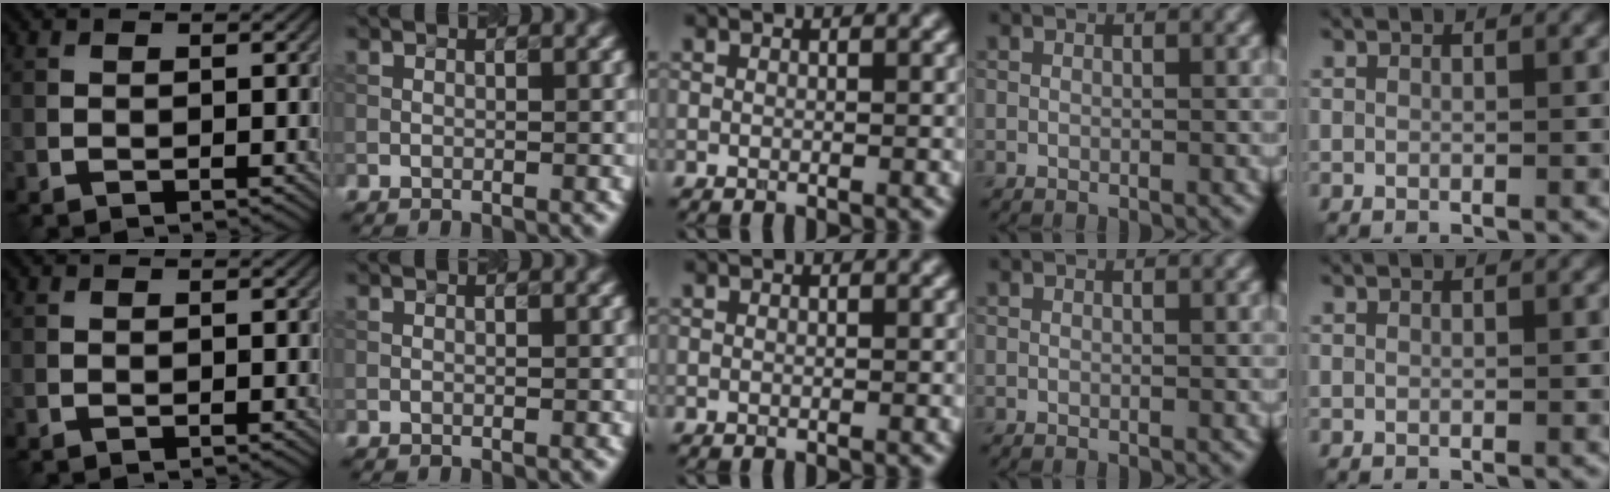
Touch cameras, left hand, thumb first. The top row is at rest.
{}